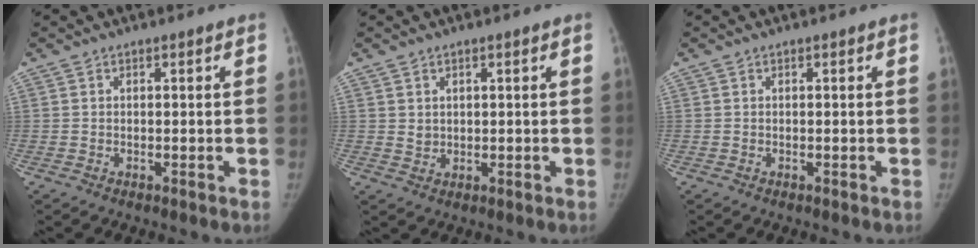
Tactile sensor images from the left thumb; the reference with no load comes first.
{"total": 1.9, "force": [0.9, 1.5, 0.7], "torque": [-0.002, -0.007, 0.021]}
{"total": 0.0}